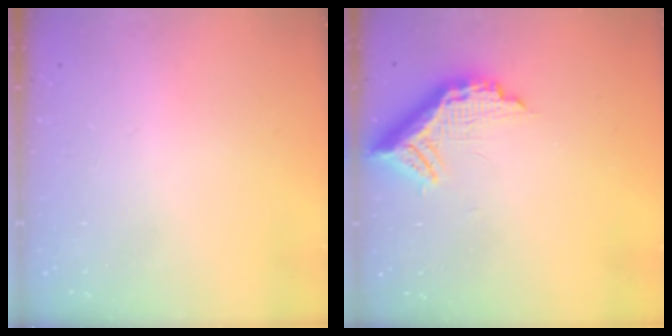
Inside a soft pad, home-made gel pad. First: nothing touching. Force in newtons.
{"total": 13.5, "press": 13.5, "slide": 1.2}